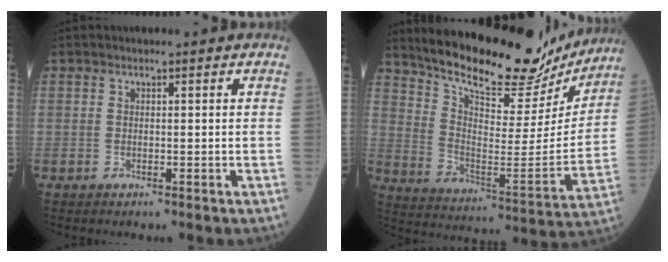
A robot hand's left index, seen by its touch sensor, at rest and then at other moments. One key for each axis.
{"total": 24.1, "fx": 20.8, "fy": 6.6, "fz": 10.2, "tx": -0.165, "ty": -0.019, "tz": 0.300}